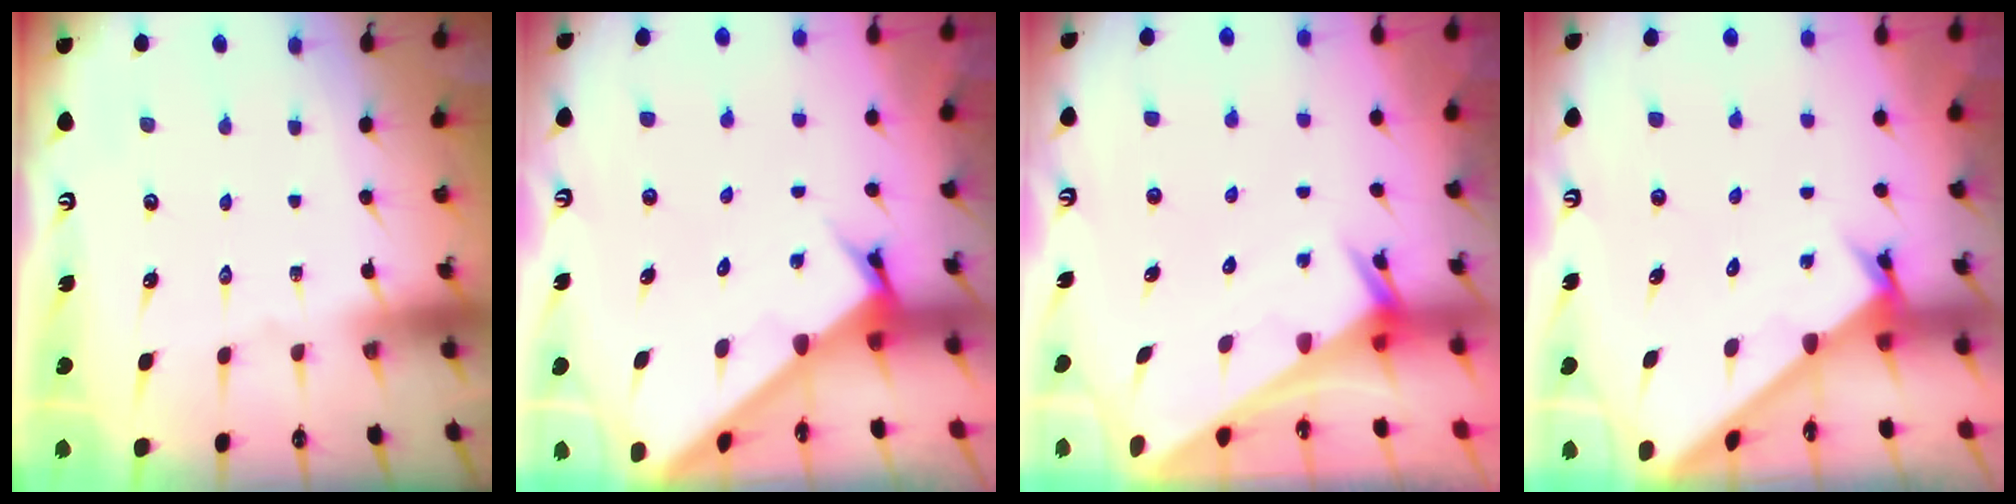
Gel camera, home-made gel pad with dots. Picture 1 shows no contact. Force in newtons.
{"total": 3.2, "press": 3.2, "slide": 0.2}
{"total": 2.6, "press": 2.6, "slide": 0.1}
{"total": 2.2, "press": 2.2, "slide": 0.0}